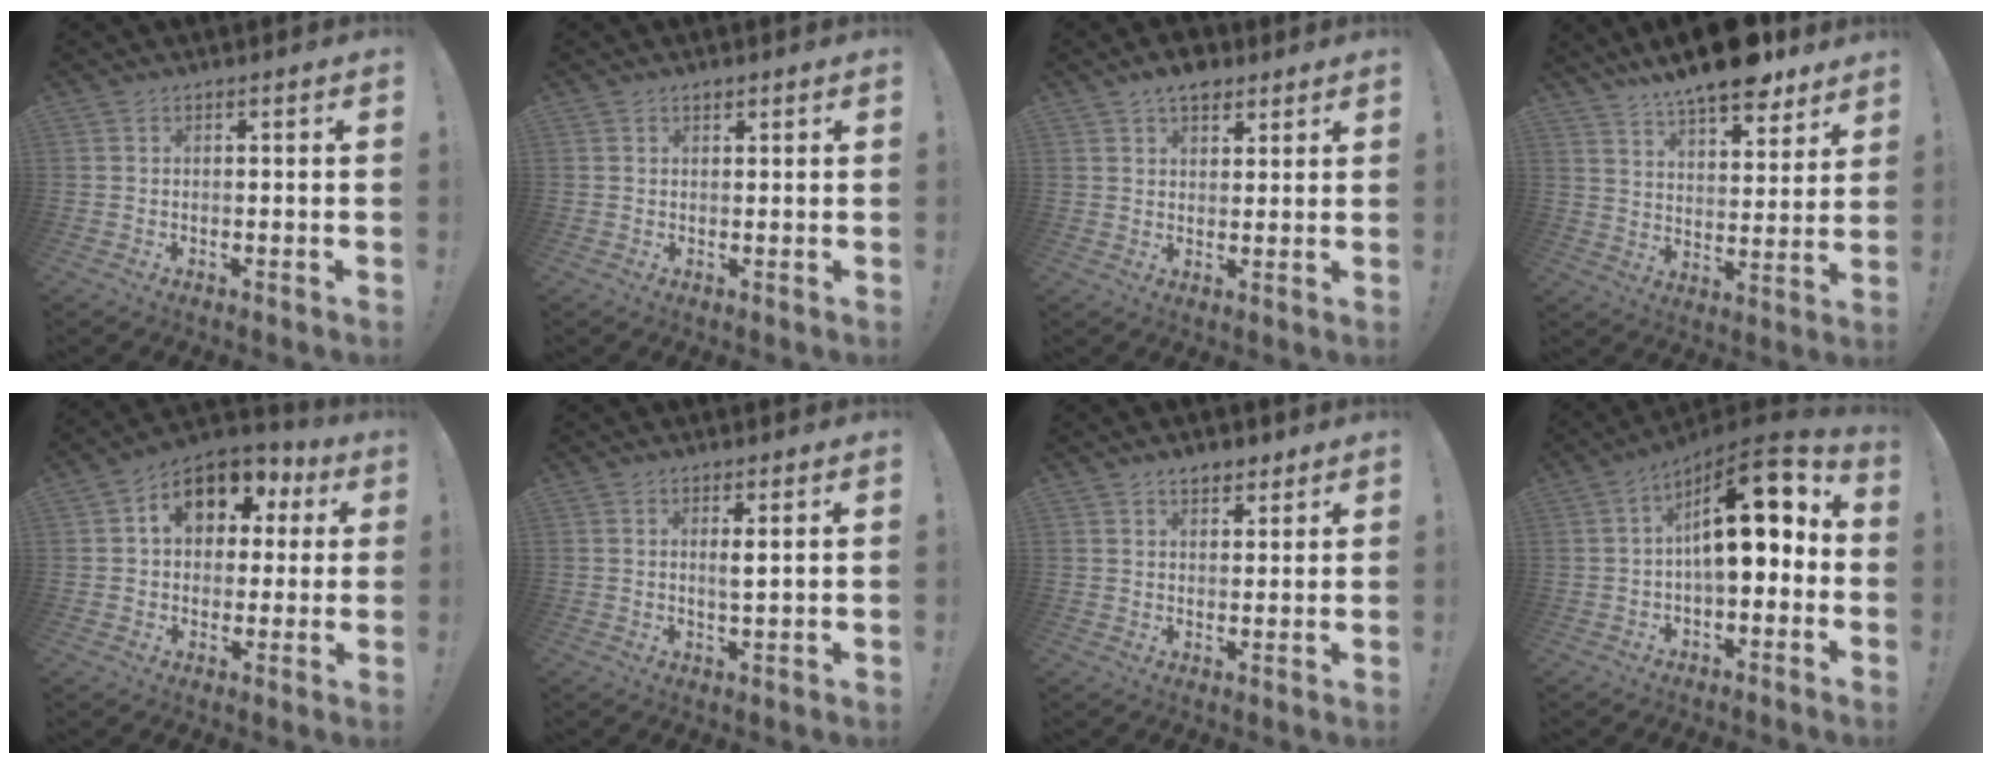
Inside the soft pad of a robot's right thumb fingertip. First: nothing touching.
{"total": 1.0, "force": [0.8, 0.5, 0.4], "torque": [-0.004, -0.002, 0.014]}
{"total": 6.5, "force": [4.3, 3.7, 3.0], "torque": [-0.035, -0.020, 0.076]}
{"total": 13.2, "force": [10.9, 3.7, 6.3], "torque": [-0.096, -0.082, 0.189]}
{"total": 12.3, "force": [4.0, 9.1, 7.2], "torque": [-0.099, -0.011, 0.075]}
{"total": 2.5, "force": [1.1, 0.3, 2.3], "torque": [-0.035, -0.009, 0.015]}
{"total": 4.3, "force": [3.3, 2.3, 1.6], "torque": [-0.011, -0.017, 0.057]}
{"total": 17.3, "force": [3.4, 6.9, 15.4], "torque": [-0.242, -0.011, 0.055]}